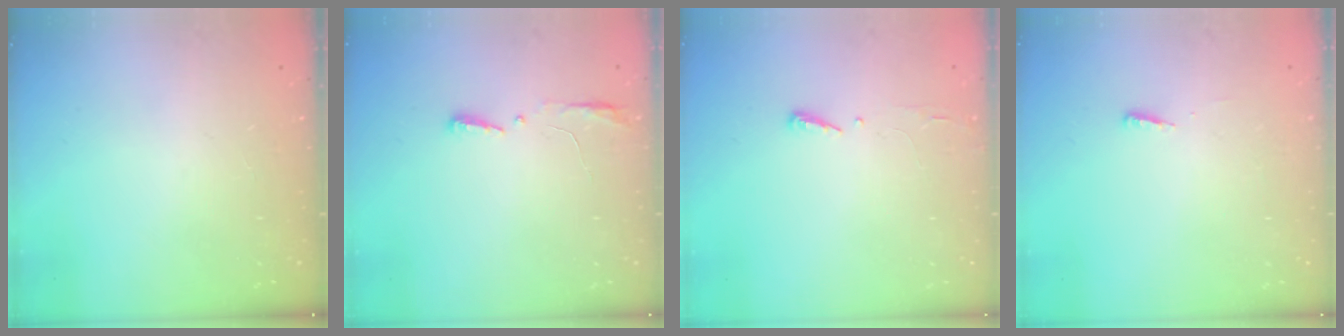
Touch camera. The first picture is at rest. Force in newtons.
{"total": 4.1, "press": 3.9, "slide": 1.2}
{"total": 2.9, "press": 2.9, "slide": 0.4}
{"total": 3.1, "press": 3.0, "slide": 0.9}